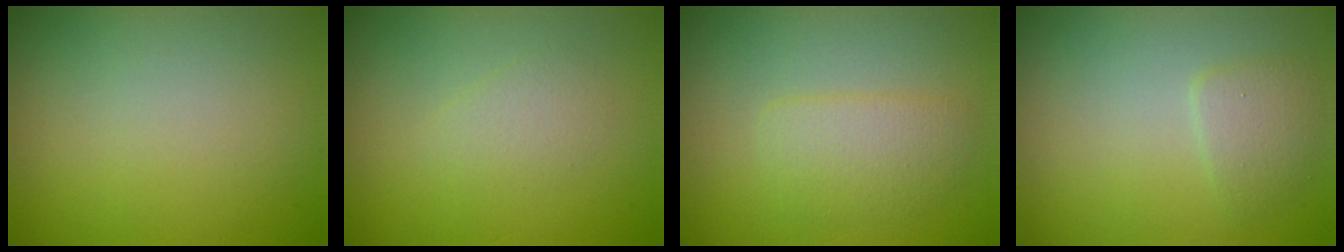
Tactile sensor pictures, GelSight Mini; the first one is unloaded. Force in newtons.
{"total": 1.4, "press": 1.4, "slide": 0.0}
{"total": 2.6, "press": 2.6, "slide": 0.0}
{"total": 1.7, "press": 1.7, "slide": 0.0}